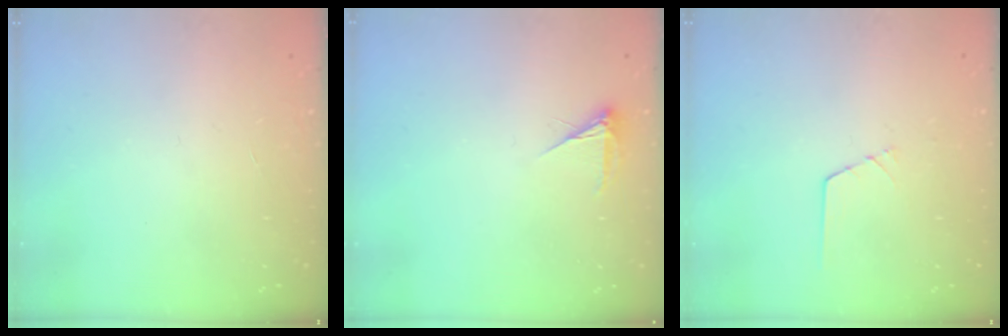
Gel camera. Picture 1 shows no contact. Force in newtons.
{"total": 3.3, "press": 3.3, "slide": 0.4}
{"total": 1.6, "press": 1.6, "slide": 0.0}